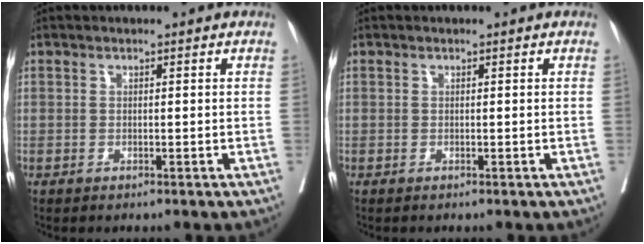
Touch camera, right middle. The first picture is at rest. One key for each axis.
{"total": 0.0}